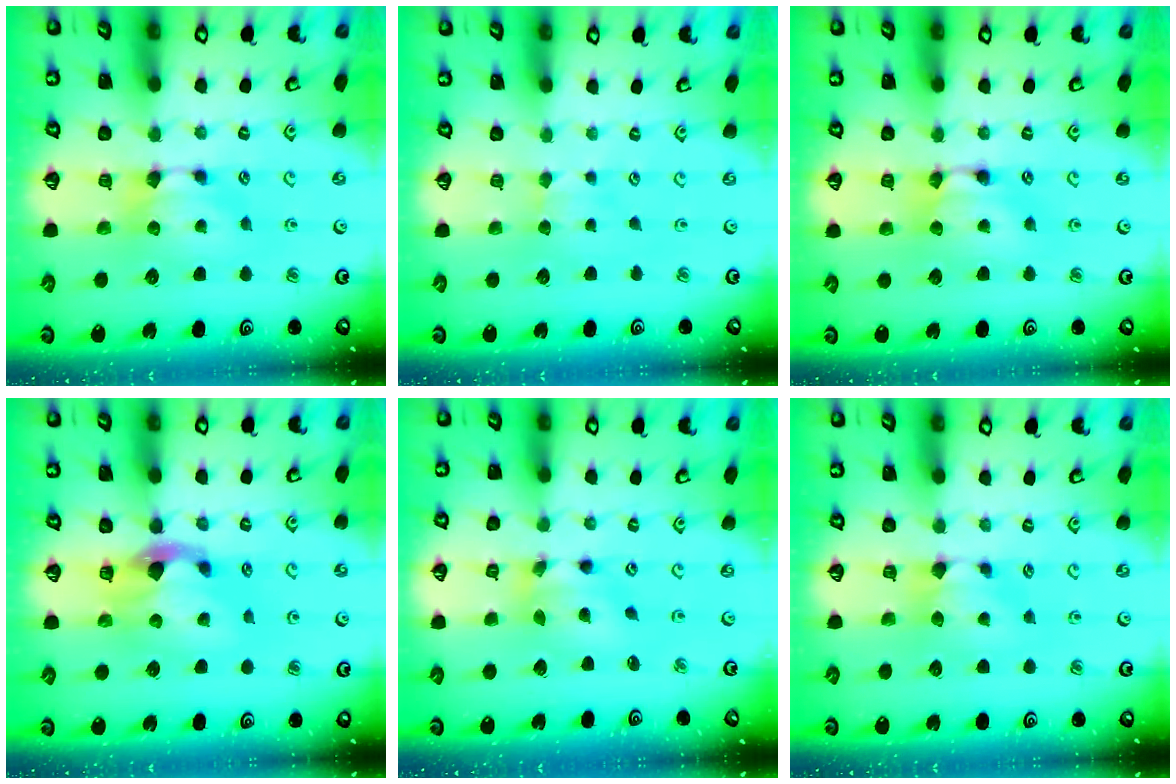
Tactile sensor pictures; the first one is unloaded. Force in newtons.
{"total": 1.9, "press": 1.9, "slide": 0.4}
{"total": 2.0, "press": 2.0, "slide": 0.1}
{"total": 3.0, "press": 2.6, "slide": 1.5}
{"total": 5.0, "press": 4.6, "slide": 1.9}
{"total": 0.8, "press": 0.4, "slide": 0.6}